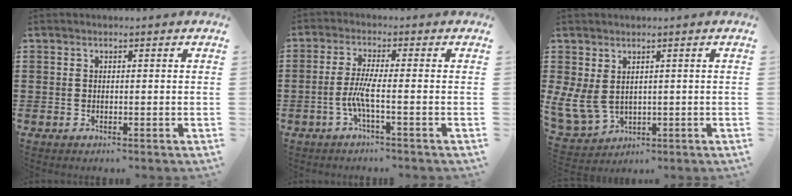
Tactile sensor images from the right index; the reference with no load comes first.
{"total": 4.3, "force": [-1.5, 0.0, 4.0], "torque": [-0.102, -0.015, -0.040]}
{"total": 5.0, "force": [1.3, 3.7, 3.0], "torque": [-0.101, -0.008, 0.022]}